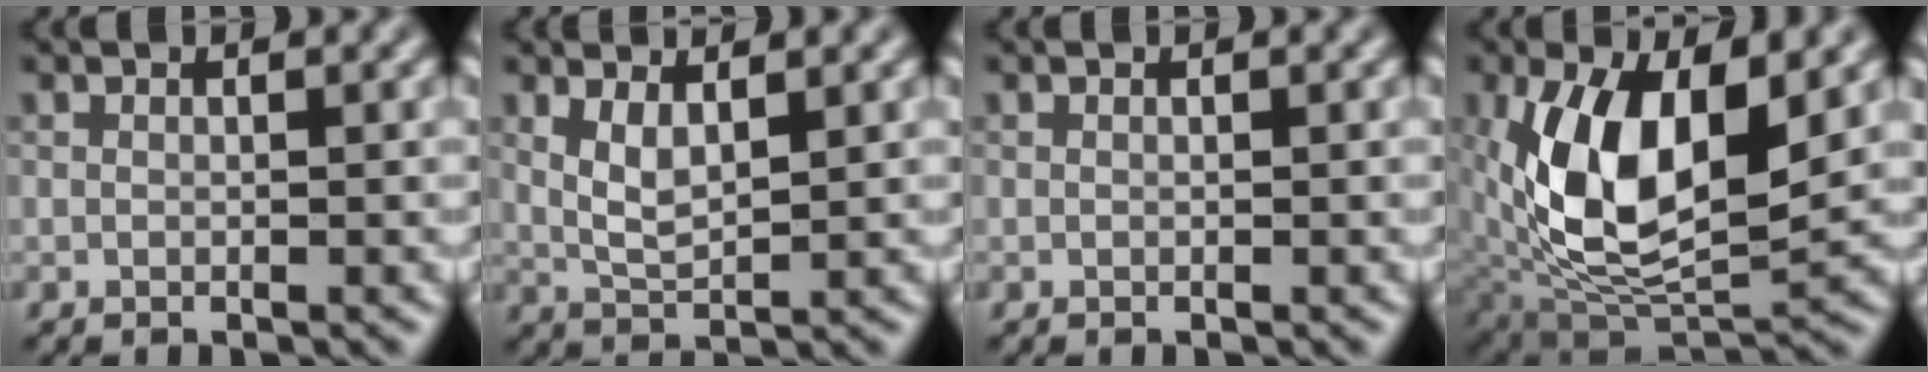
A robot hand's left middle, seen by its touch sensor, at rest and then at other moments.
{"total": 2.4, "force": [1.0, 0.8, 2.0], "torque": [-0.051, -0.007, 0.030]}
{"total": 0.0}
{"total": 10.3, "force": [1.6, 5.4, 8.6], "torque": [-0.172, -0.013, 0.035]}